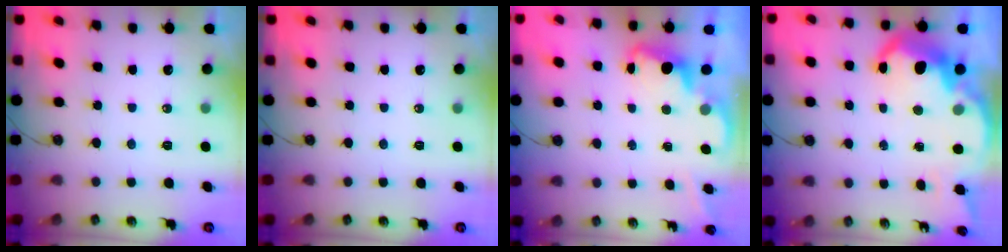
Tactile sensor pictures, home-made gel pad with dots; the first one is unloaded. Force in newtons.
{"total": 0.0}
{"total": 2.0, "press": 1.9, "slide": 0.6}
{"total": 12.1, "press": 12.1, "slide": 0.8}